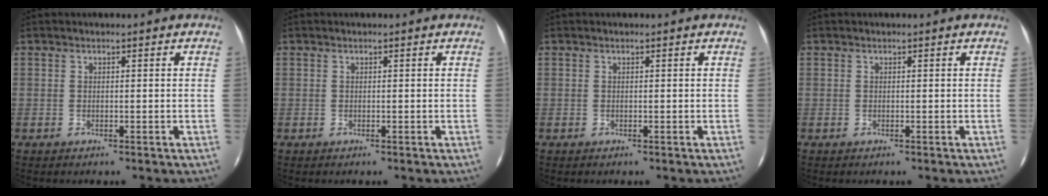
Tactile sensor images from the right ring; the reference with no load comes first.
{"total": 0.0}
{"total": 0.0}
{"total": 0.0}